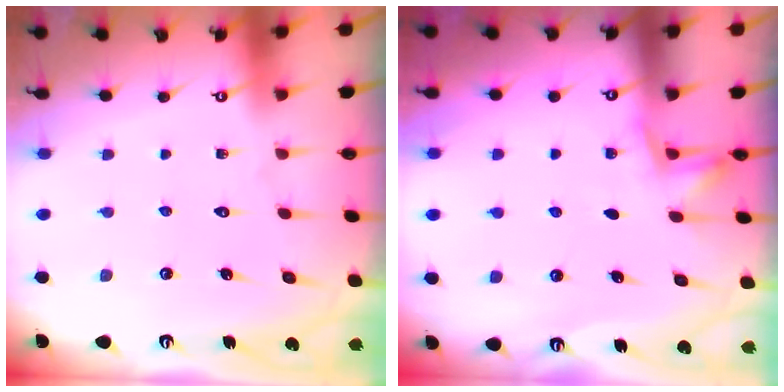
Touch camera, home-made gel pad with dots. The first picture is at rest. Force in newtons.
{"total": 4.0, "press": 3.8, "slide": 1.3}